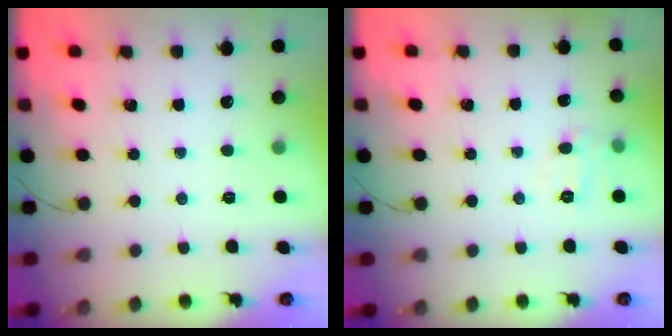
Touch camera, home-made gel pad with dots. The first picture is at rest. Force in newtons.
{"total": 7.3, "press": 7.2, "slide": 1.4}